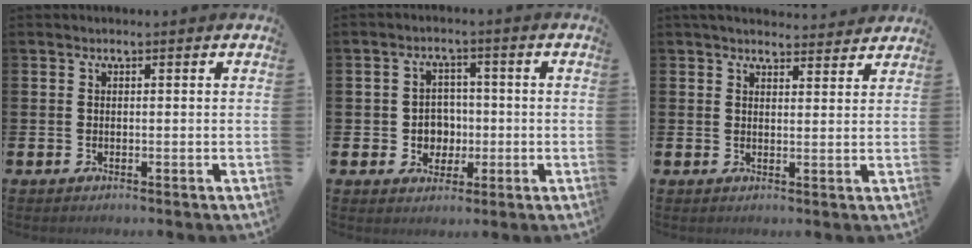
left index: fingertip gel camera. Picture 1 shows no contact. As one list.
[{"total": 3.9, "force": [-0.2, 3.7, 1.2], "torque": [-0.019, 0.000, -0.014]}, {"total": 3.5, "force": [3.4, 0.8, 0.5], "torque": [-0.006, -0.020, 0.060]}]